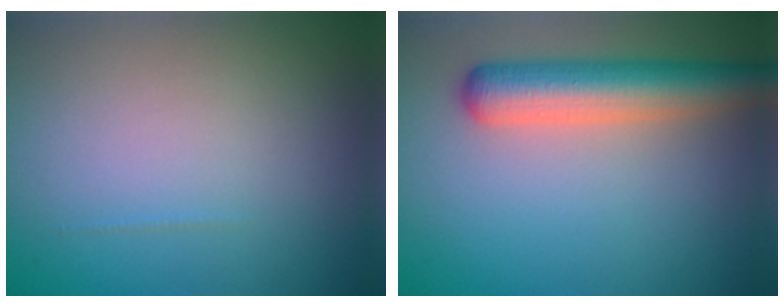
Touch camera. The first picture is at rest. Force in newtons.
{"total": 5.9, "press": 5.9, "slide": 0.3}